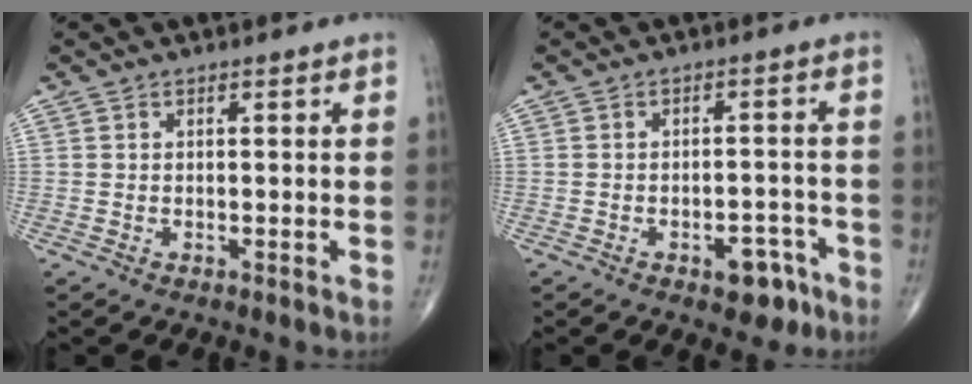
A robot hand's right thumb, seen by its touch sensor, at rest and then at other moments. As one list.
[{"total": 6.0, "force": [-3.4, 3.2, 3.8], "torque": [-0.028, 0.027, -0.042]}]